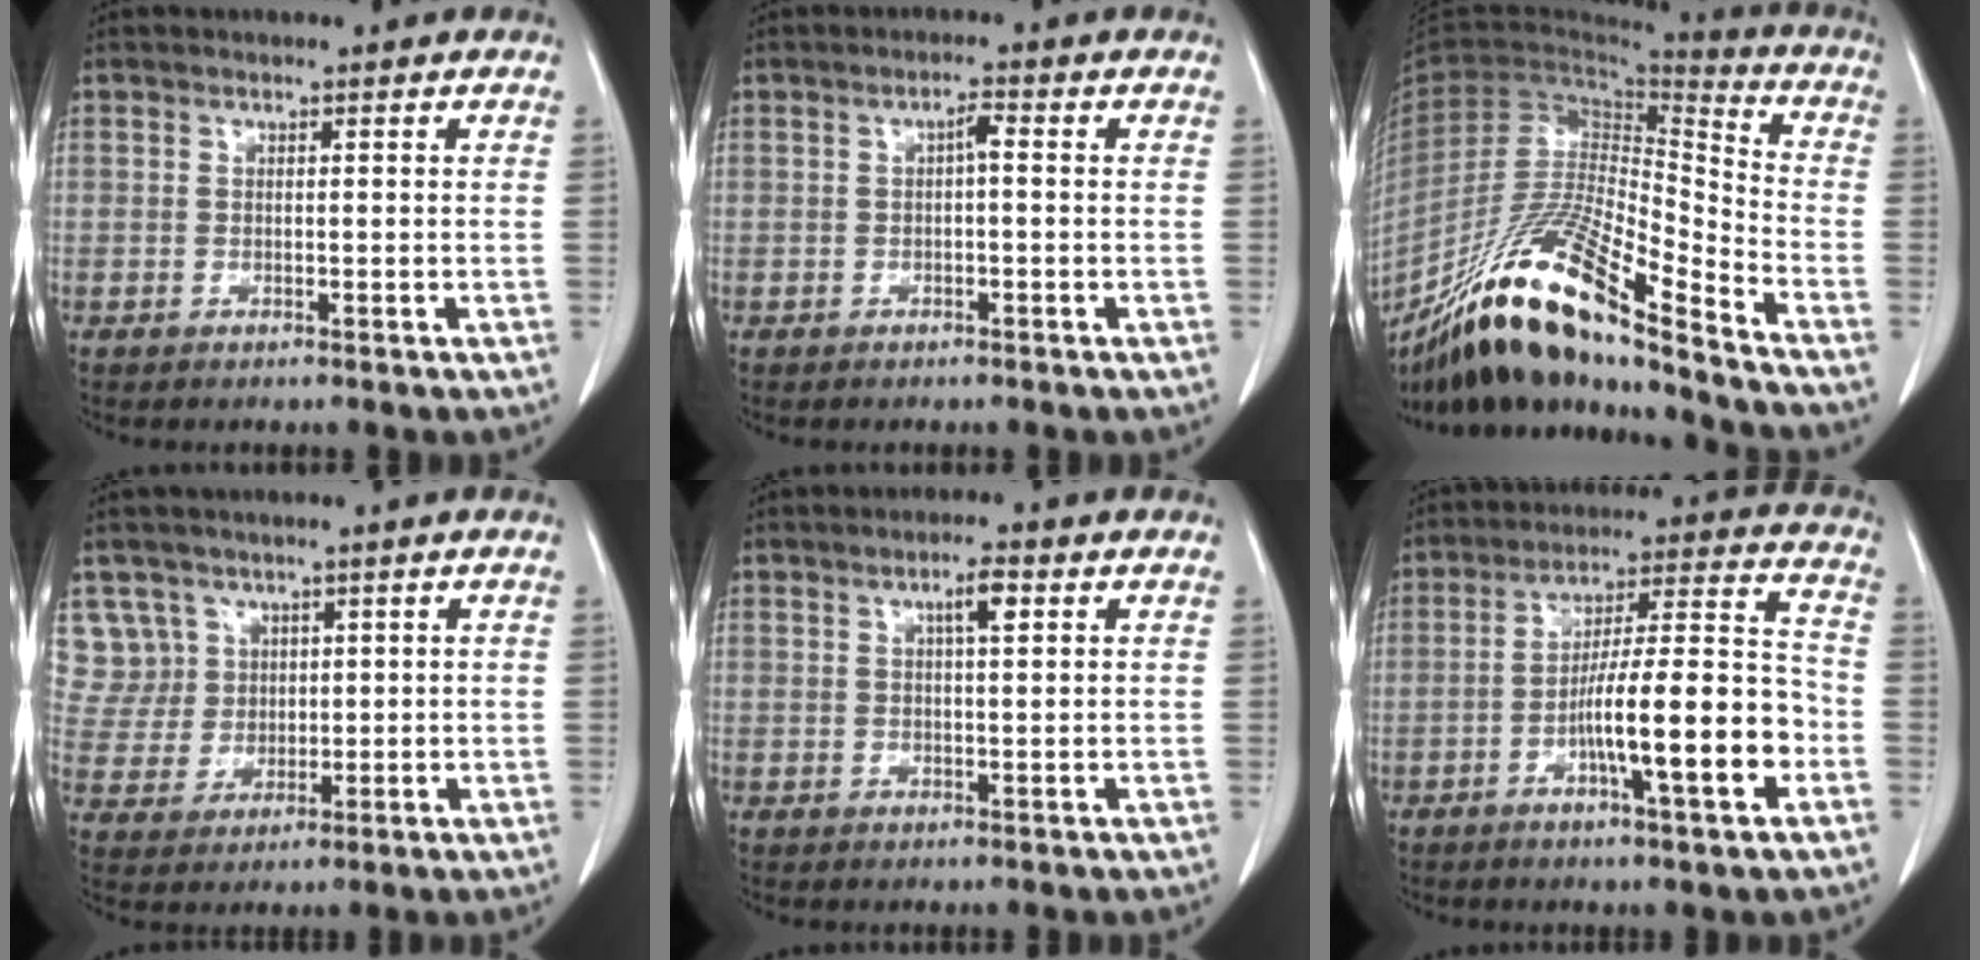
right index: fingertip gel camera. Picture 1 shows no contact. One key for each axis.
{"total": 1.8, "fx": 0.2, "fy": 0.4, "fz": 1.7, "tx": -0.025, "ty": 0.006, "tz": 0.002}
{"total": 21.3, "fx": -16.2, "fy": 2.1, "fz": 13.7, "tx": -0.266, "ty": -0.020, "tz": -0.303}
{"total": 7.1, "fx": 3.7, "fy": 6.0, "fz": -0.4, "tx": 0.013, "ty": 0.015, "tz": 0.085}
{"total": 3.4, "fx": 1.5, "fy": 0.6, "fz": 3.0, "tx": -0.047, "ty": 0.003, "tz": 0.023}
{"total": 15.0, "fx": -4.9, "fy": 1.4, "fz": 14.1, "tx": -0.224, "ty": 0.011, "tz": -0.079}